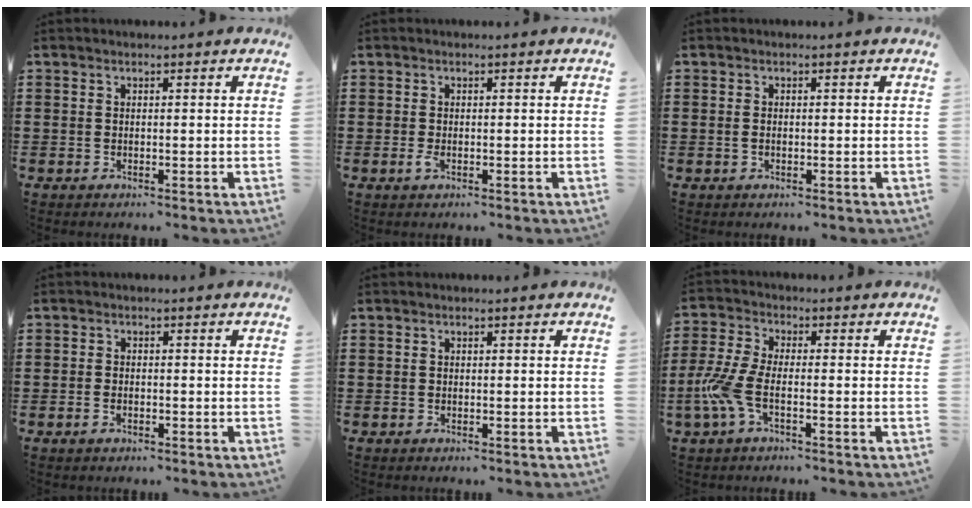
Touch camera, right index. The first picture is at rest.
{"total": 1.3, "force": [-0.4, 0.5, 1.1], "torque": [-0.037, -0.009, -0.012]}
{"total": 0.8, "force": [-0.1, 0.4, 0.7], "torque": [-0.016, 0.001, -0.003]}
{"total": 1.1, "force": [-0.5, 0.6, 0.8], "torque": [-0.016, 0.000, -0.009]}
{"total": 0.0}
{"total": 6.8, "force": [-2.5, 2.7, 5.8], "torque": [-0.147, -0.014, -0.050]}